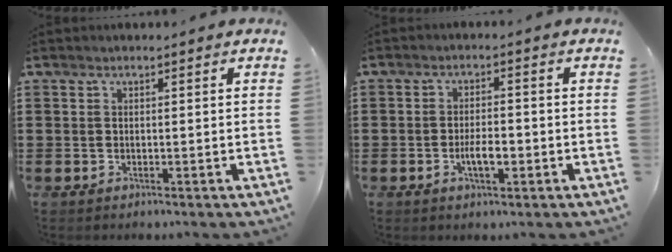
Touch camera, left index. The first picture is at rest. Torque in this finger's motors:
{"motor_torque": [0.11, 0.09, 0.12, 0.08]}